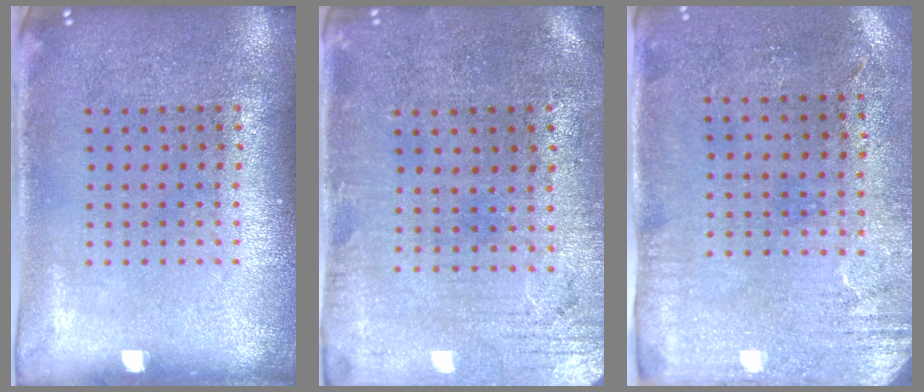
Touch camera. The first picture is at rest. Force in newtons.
{"total": 0.5, "press": 0.2, "slide": 0.5}
{"total": 3.0, "press": 2.4, "slide": 1.8}